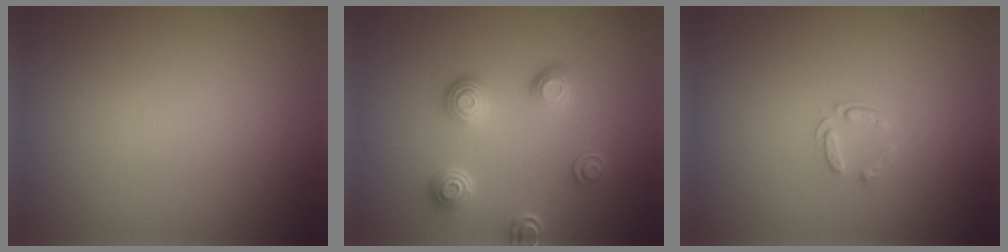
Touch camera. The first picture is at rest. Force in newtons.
{"total": 3.7, "press": 2.9, "slide": 2.3}
{"total": 1.1, "press": 0.7, "slide": 0.9}